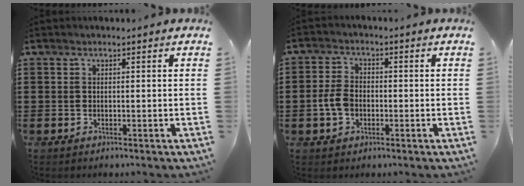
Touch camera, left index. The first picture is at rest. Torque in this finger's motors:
{"motor_torque": [0.37, 0.12, 0.18, 0.04]}